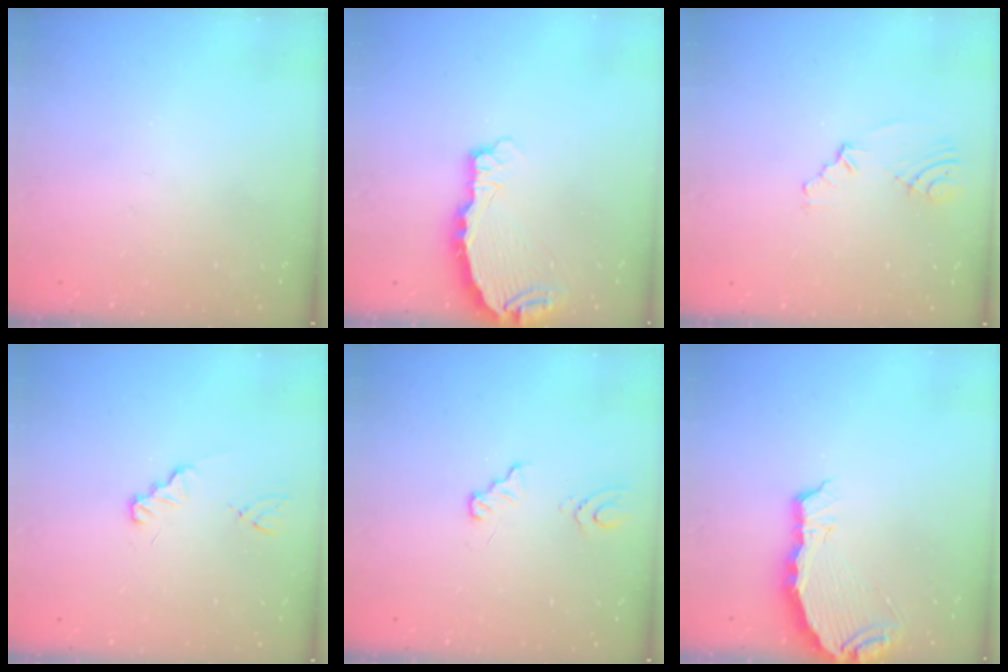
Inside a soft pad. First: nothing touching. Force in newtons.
{"total": 5.8, "press": 5.8, "slide": 0.6}
{"total": 4.8, "press": 1.7, "slide": 4.5}
{"total": 1.2, "press": 1.2, "slide": 0.1}
{"total": 4.6, "press": 4.6, "slide": 0.3}
{"total": 7.8, "press": 6.8, "slide": 3.8}